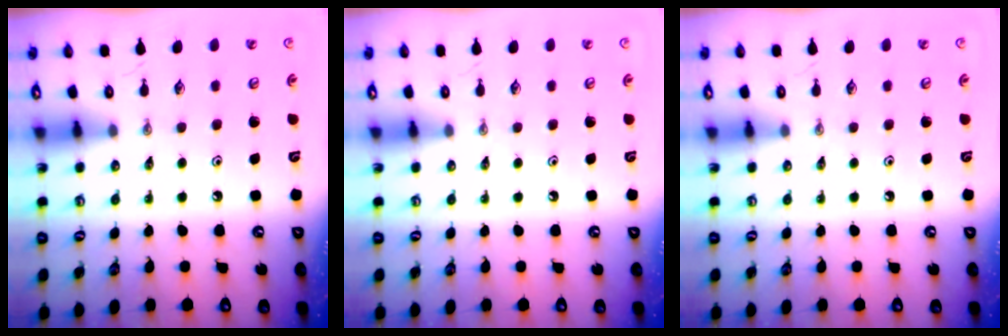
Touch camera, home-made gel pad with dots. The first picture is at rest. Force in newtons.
{"total": 0.0}
{"total": 0.0}